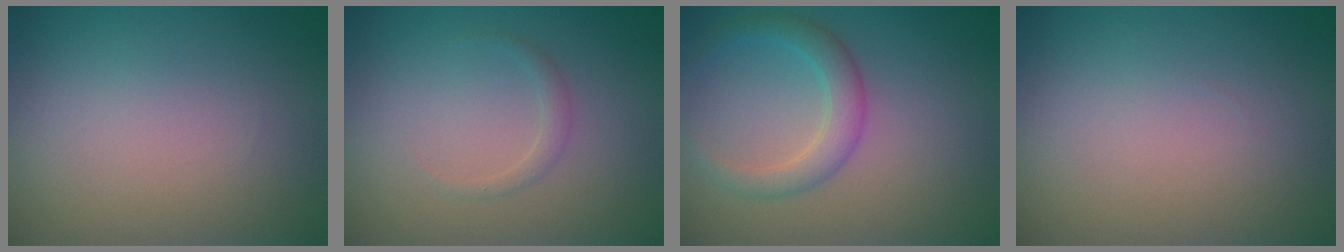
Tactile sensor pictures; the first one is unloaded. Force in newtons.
{"total": 1.0, "press": 1.0, "slide": 0.0}
{"total": 2.9, "press": 2.9, "slide": 0.1}
{"total": 0.0}